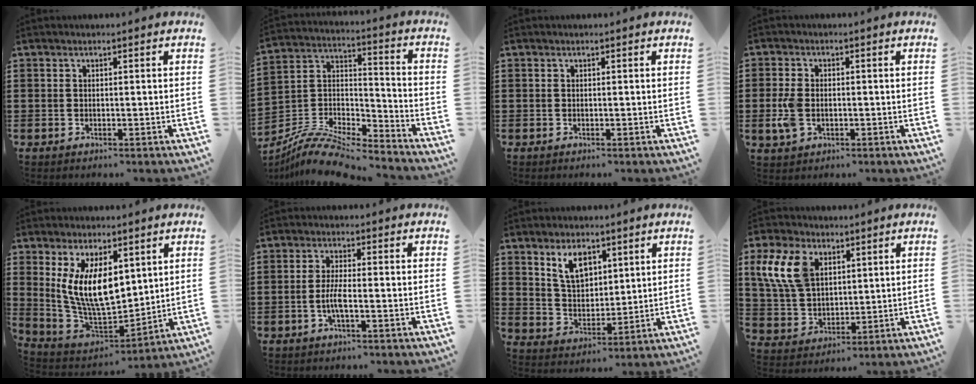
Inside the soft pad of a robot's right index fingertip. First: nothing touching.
{"total": 10.6, "force": [-9.3, 2.7, 4.2], "torque": [-0.090, 0.022, -0.186]}
{"total": 0.0}
{"total": 4.1, "force": [-0.7, 2.4, 3.2], "torque": [-0.089, -0.008, -0.019]}
{"total": 10.4, "force": [3.4, 4.8, 8.6], "torque": [-0.199, -0.017, 0.062]}
{"total": 3.6, "force": [-1.2, 0.5, 3.3], "torque": [-0.074, -0.006, -0.025]}
{"total": 7.0, "force": [3.8, 4.1, 4.3], "torque": [-0.085, 0.006, 0.067]}
{"total": 9.5, "force": [4.0, 6.2, 6.0], "torque": [-0.159, 0.013, 0.074]}